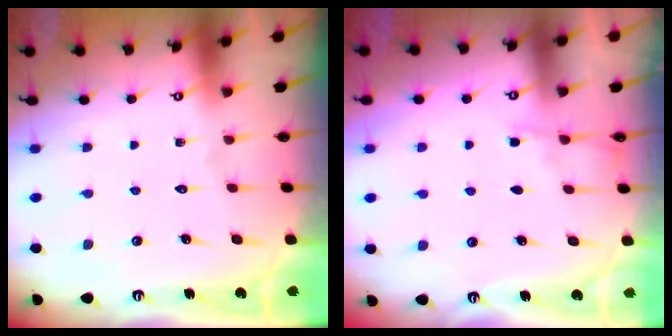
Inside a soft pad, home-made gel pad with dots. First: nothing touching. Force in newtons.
{"total": 2.5, "press": 2.5, "slide": 0.4}